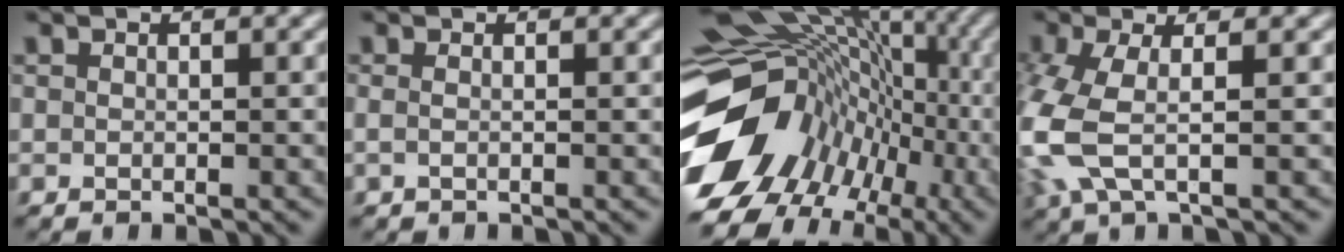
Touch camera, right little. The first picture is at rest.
{"total": 0.7, "force": [-0.3, -0.3, 0.6], "torque": [-0.017, -0.007, -0.001]}
{"total": 21.9, "force": [-2.7, 17.0, 13.6], "torque": [-0.228, -0.059, -0.032]}
{"total": 5.2, "force": [-0.3, 2.9, 4.3], "torque": [-0.125, -0.021, 0.006]}